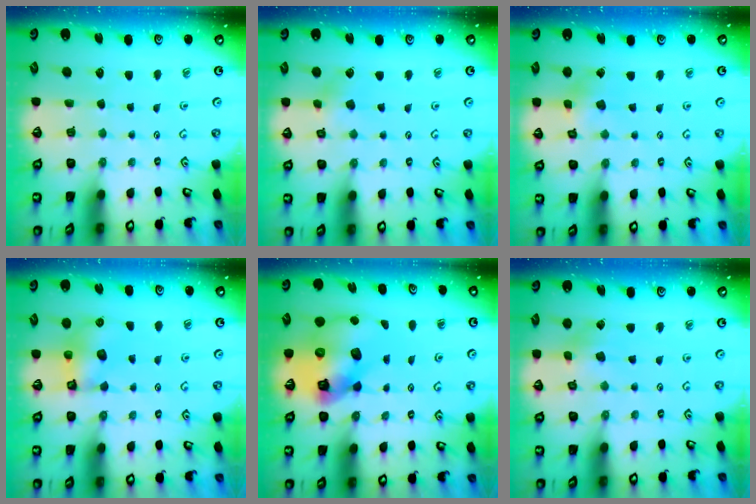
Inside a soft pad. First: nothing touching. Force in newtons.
{"total": 5.1, "press": 5.0, "slide": 0.8}
{"total": 3.1, "press": 3.1, "slide": 0.2}
{"total": 6.9, "press": 6.9, "slide": 0.2}
{"total": 14.9, "press": 14.7, "slide": 2.2}
{"total": 2.8, "press": 2.8, "slide": 0.4}